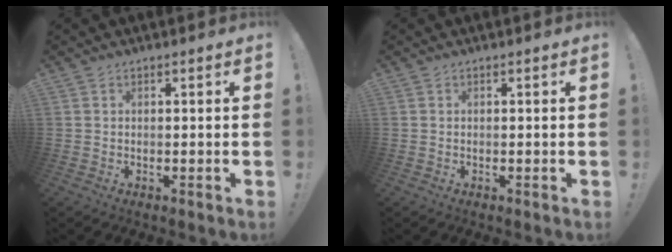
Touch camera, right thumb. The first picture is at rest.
{"total": 0.0}